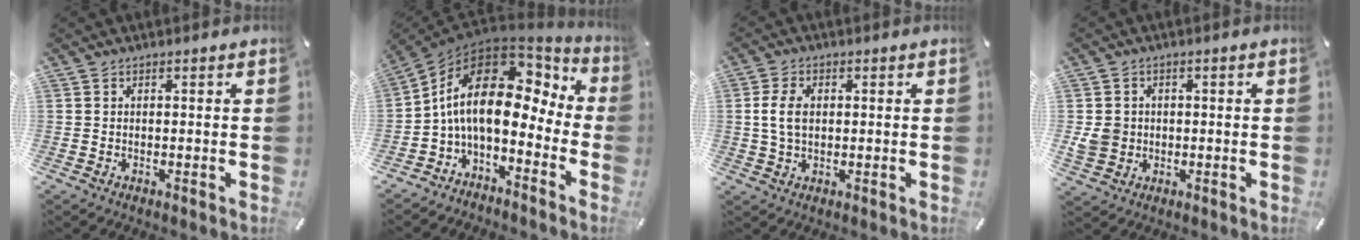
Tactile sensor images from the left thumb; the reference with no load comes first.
{"total": 15.0, "force": [1.9, 8.3, 12.3], "torque": [-0.238, -0.018, 0.031]}
{"total": 5.8, "force": [0.6, 3.9, 4.2], "torque": [-0.105, 0.003, 0.005]}
{"total": 5.2, "force": [-0.3, 4.9, 1.8], "torque": [-0.044, 0.004, -0.006]}